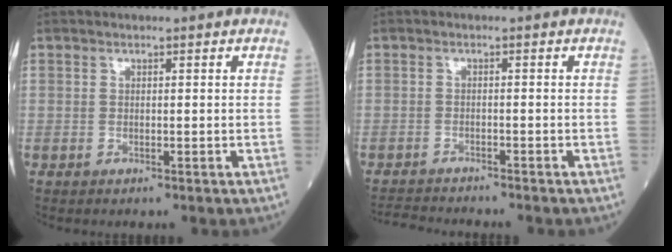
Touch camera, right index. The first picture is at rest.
{"total": 4.6, "force": [-4.6, 0.0, 0.9], "torque": [-0.016, -0.020, -0.074]}